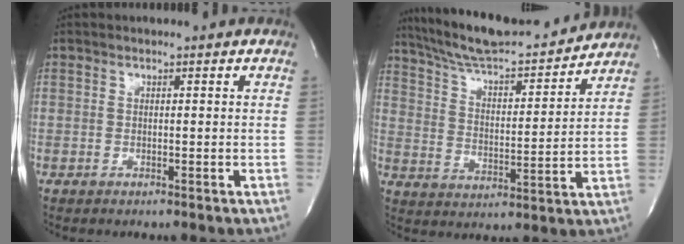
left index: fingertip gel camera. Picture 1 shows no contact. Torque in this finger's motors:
{"motor_torque": [0.07, -0.08, 0.45, 0.13]}